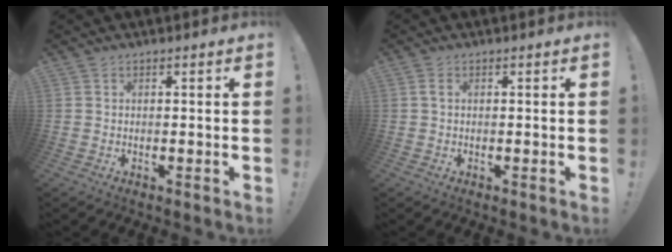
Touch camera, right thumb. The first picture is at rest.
{"total": 1.3, "force": [0.3, 0.6, 1.1], "torque": [-0.016, 0.000, 0.004]}